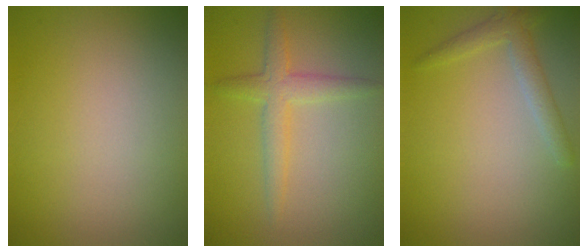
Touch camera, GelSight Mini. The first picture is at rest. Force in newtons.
{"total": 2.6, "press": 2.6, "slide": 0.1}
{"total": 1.9, "press": 1.9, "slide": 0.1}